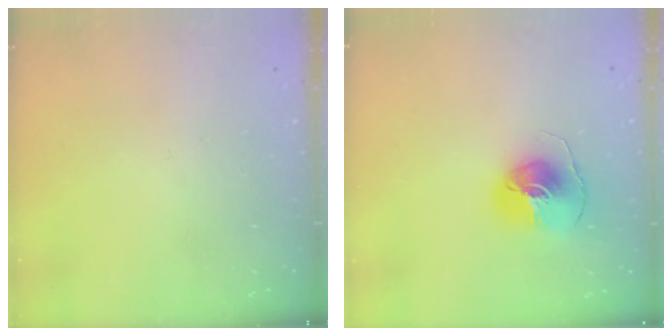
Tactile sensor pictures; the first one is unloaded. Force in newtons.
{"total": 8.7, "press": 8.7, "slide": 0.6}